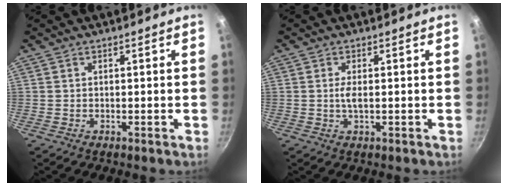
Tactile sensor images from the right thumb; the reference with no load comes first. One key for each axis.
{"total": 2.2, "fx": 0.1, "fy": 0.7, "fz": 2.1, "tx": -0.046, "ty": -0.001, "tz": 0.001}